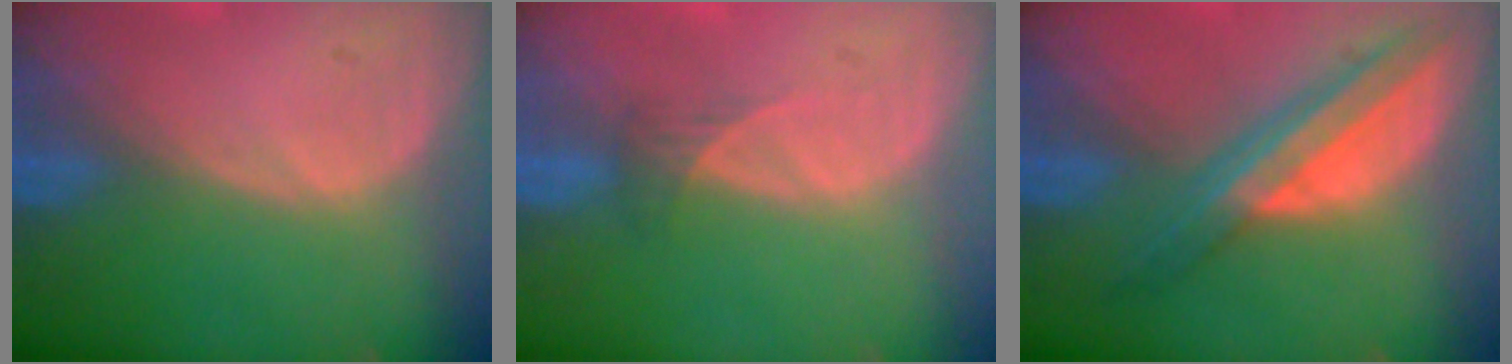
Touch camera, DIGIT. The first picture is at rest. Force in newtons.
{"total": 1.6, "press": 1.3, "slide": 0.9}
{"total": 8.0, "press": 6.7, "slide": 4.3}